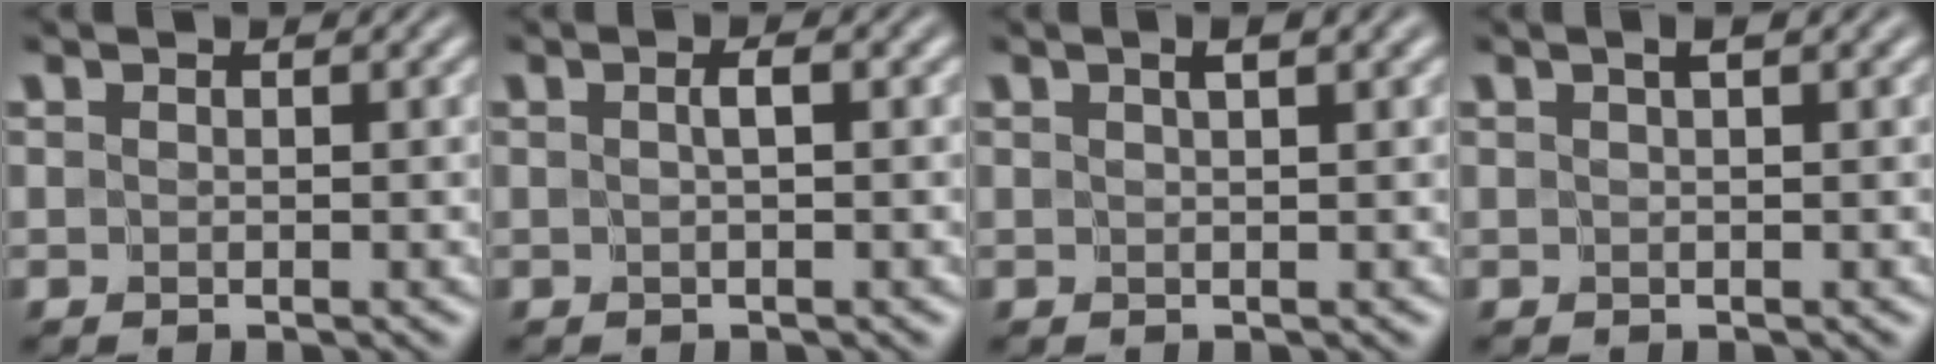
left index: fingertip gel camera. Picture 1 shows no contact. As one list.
[{"total": 1.0, "force": [0.1, 0.0, 1.0], "torque": [-0.012, -0.004, 0.003]}, {"total": 2.3, "force": [1.5, 0.5, 1.7], "torque": [-0.009, -0.008, 0.011]}, {"total": 1.4, "force": [0.8, 0.1, 1.2], "torque": [-0.015, -0.001, 0.010]}]